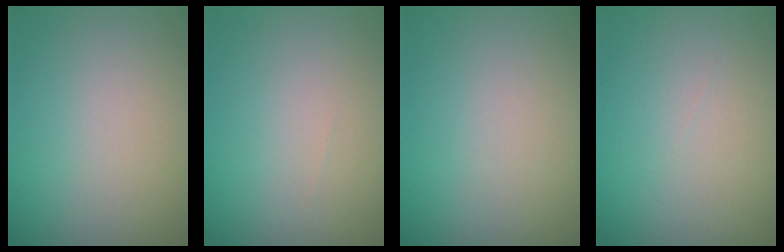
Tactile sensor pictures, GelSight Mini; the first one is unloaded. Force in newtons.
{"total": 0.0}
{"total": 0.0}
{"total": 0.0}